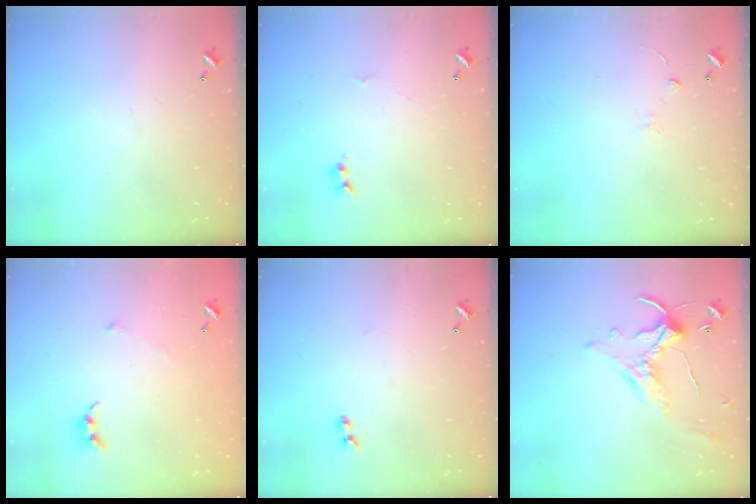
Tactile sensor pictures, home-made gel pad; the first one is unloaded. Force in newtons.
{"total": 1.6, "press": 1.6, "slide": 0.2}
{"total": 1.6, "press": 1.5, "slide": 0.4}
{"total": 4.7, "press": 4.7, "slide": 0.6}
{"total": 1.3, "press": 1.1, "slide": 0.7}
{"total": 1.1, "press": 0.3, "slide": 1.0}